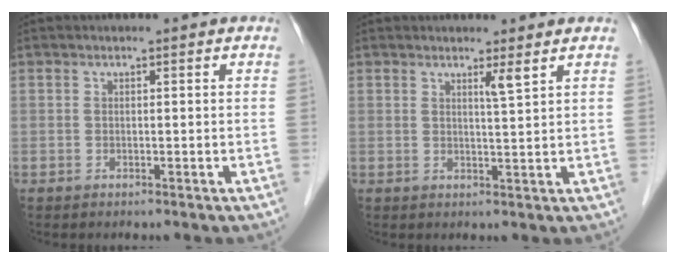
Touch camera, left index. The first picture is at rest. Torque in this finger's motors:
{"motor_torque": [0.30, -0.13, 0.08, 0.05]}